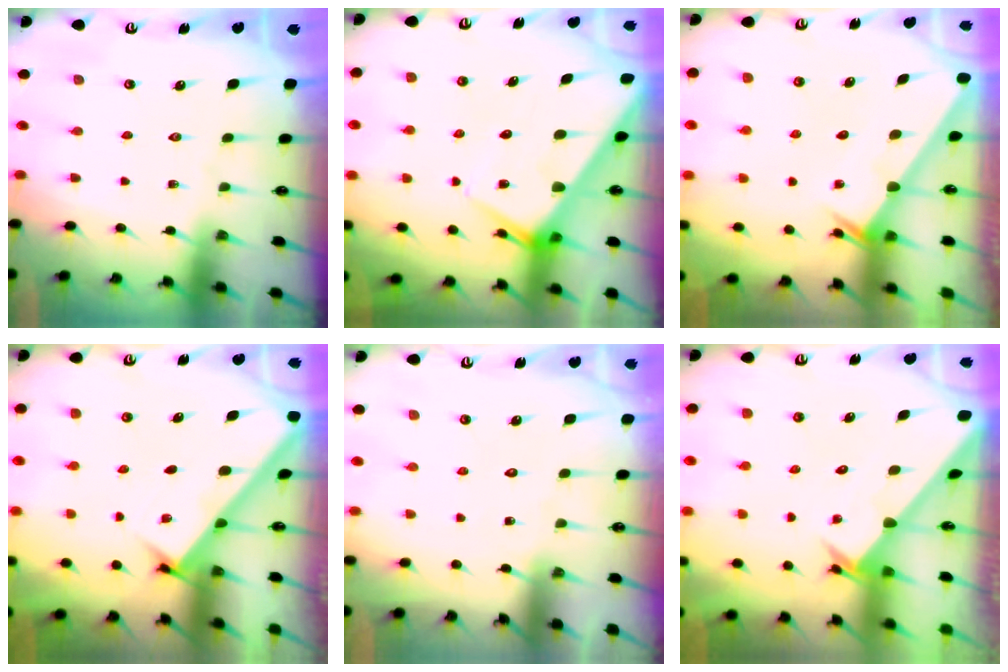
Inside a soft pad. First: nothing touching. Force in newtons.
{"total": 6.8, "press": 6.8, "slide": 0.4}
{"total": 2.1, "press": 2.1, "slide": 0.1}
{"total": 2.5, "press": 2.5, "slide": 0.3}
{"total": 4.7, "press": 4.6, "slide": 0.4}
{"total": 2.4, "press": 2.4, "slide": 0.2}